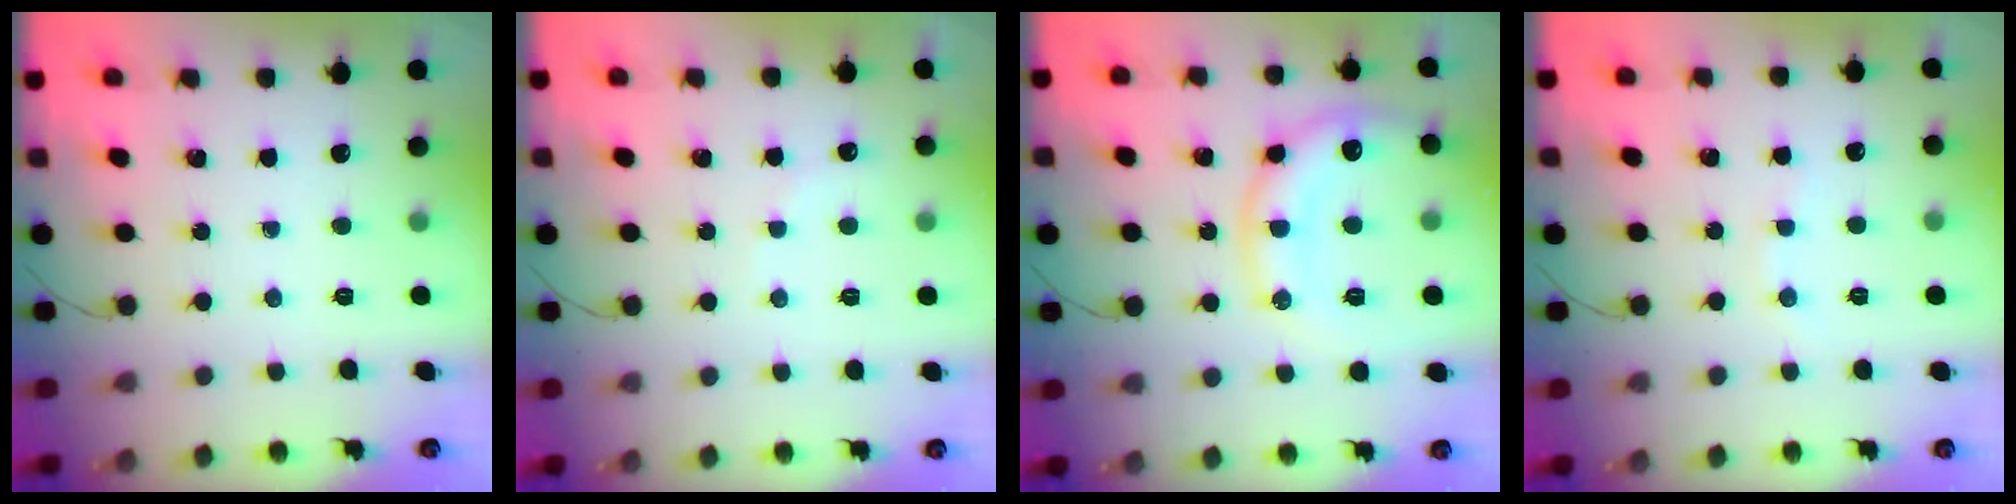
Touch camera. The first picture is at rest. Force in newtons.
{"total": 5.0, "press": 4.9, "slide": 1.0}
{"total": 14.3, "press": 14.3, "slide": 1.3}
{"total": 2.7, "press": 2.6, "slide": 0.8}